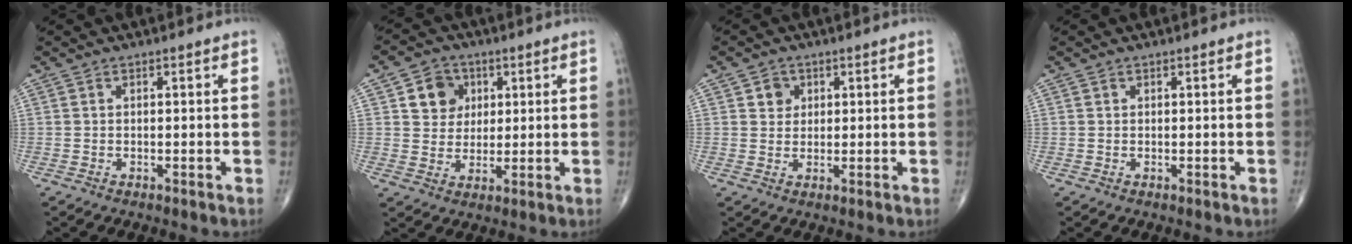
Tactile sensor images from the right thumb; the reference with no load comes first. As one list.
[{"total": 7.2, "force": [2.5, 6.2, 2.7], "torque": [-0.011, -0.006, 0.042]}, {"total": 2.9, "force": [1.2, 2.5, 0.9], "torque": [0.001, -0.005, 0.017]}, {"total": 0.0}]